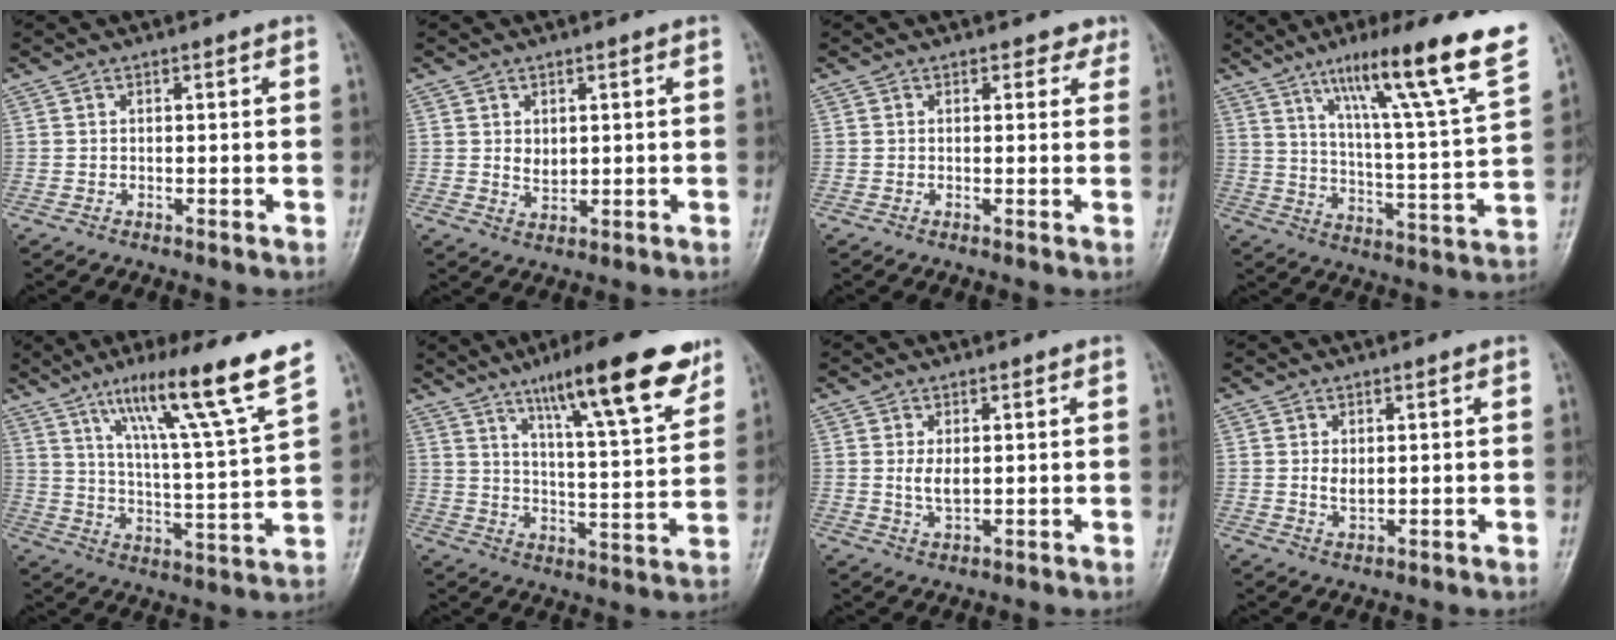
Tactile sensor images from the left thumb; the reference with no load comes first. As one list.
[{"total": 2.5, "force": [0.7, 1.8, 1.7], "torque": [-0.020, -0.008, 0.015]}, {"total": 2.0, "force": [1.4, 1.4, 0.5], "torque": [0.017, -0.005, 0.008]}, {"total": 21.8, "force": [12.9, 1.4, 17.6], "torque": [-0.248, -0.043, 0.198]}, {"total": 18.1, "force": [11.7, 0.0, 13.9], "torque": [-0.207, -0.056, 0.184]}, {"total": 19.1, "force": [12.1, 3.7, 14.2], "torque": [-0.184, -0.054, 0.186]}, {"total": 3.1, "force": [0.6, 1.7, 2.5], "torque": [-0.044, -0.010, 0.014]}, {"total": 2.3, "force": [0.5, 1.5, 1.7], "torque": [-0.025, -0.007, 0.012]}]